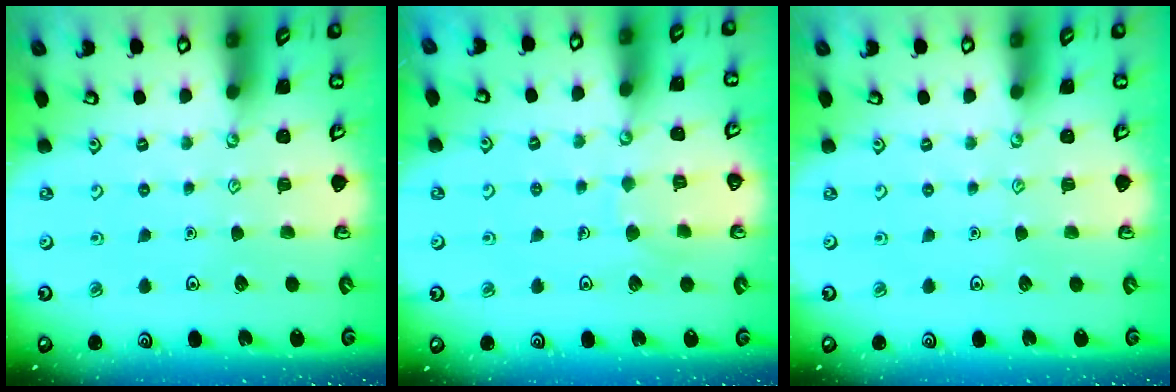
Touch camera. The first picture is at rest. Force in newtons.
{"total": 4.8, "press": 4.8, "slide": 0.1}
{"total": 0.0}